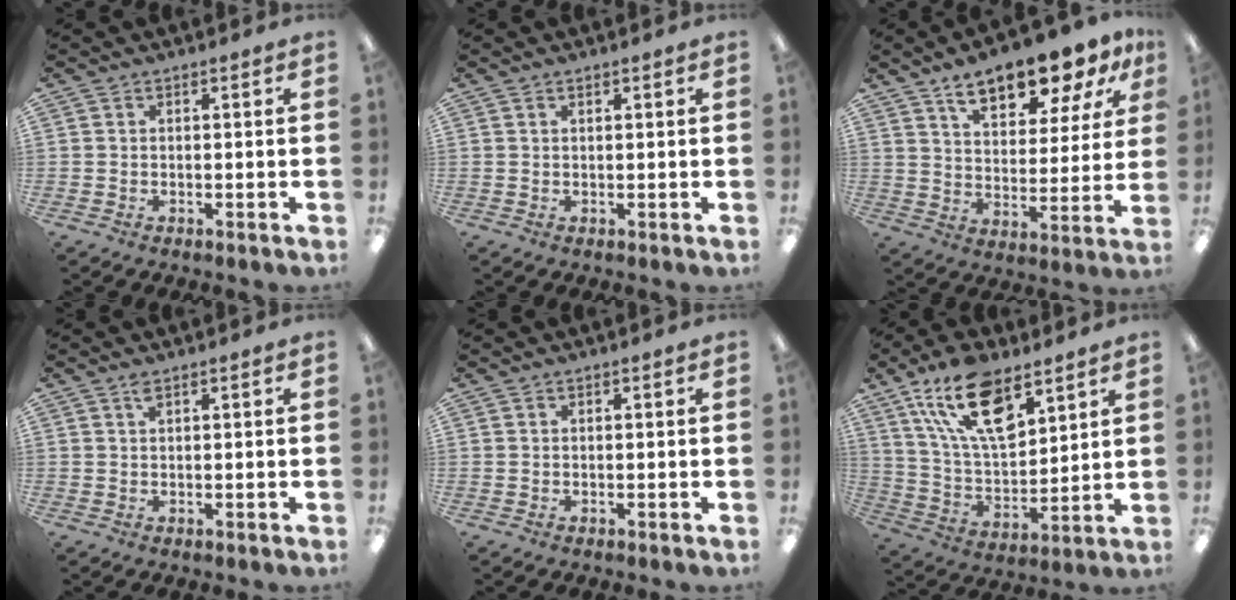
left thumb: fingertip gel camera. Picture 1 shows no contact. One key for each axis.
{"total": 0.6, "fx": 0.4, "fy": 0.1, "fz": 0.3, "tx": -0.007, "ty": 0.001, "tz": 0.008}
{"total": 14.1, "fx": 10.8, "fy": 5.3, "fz": 7.4, "tx": -0.114, "ty": -0.056, "tz": 0.188}
{"total": 1.3, "fx": 0.9, "fy": 0.3, "fz": 0.9, "tx": -0.021, "ty": 0.003, "tz": 0.015}
{"total": 0.0}
{"total": 18.9, "fx": 11.0, "fy": 8.6, "fz": 12.6, "tx": -0.228, "ty": -0.040, "tz": 0.196}